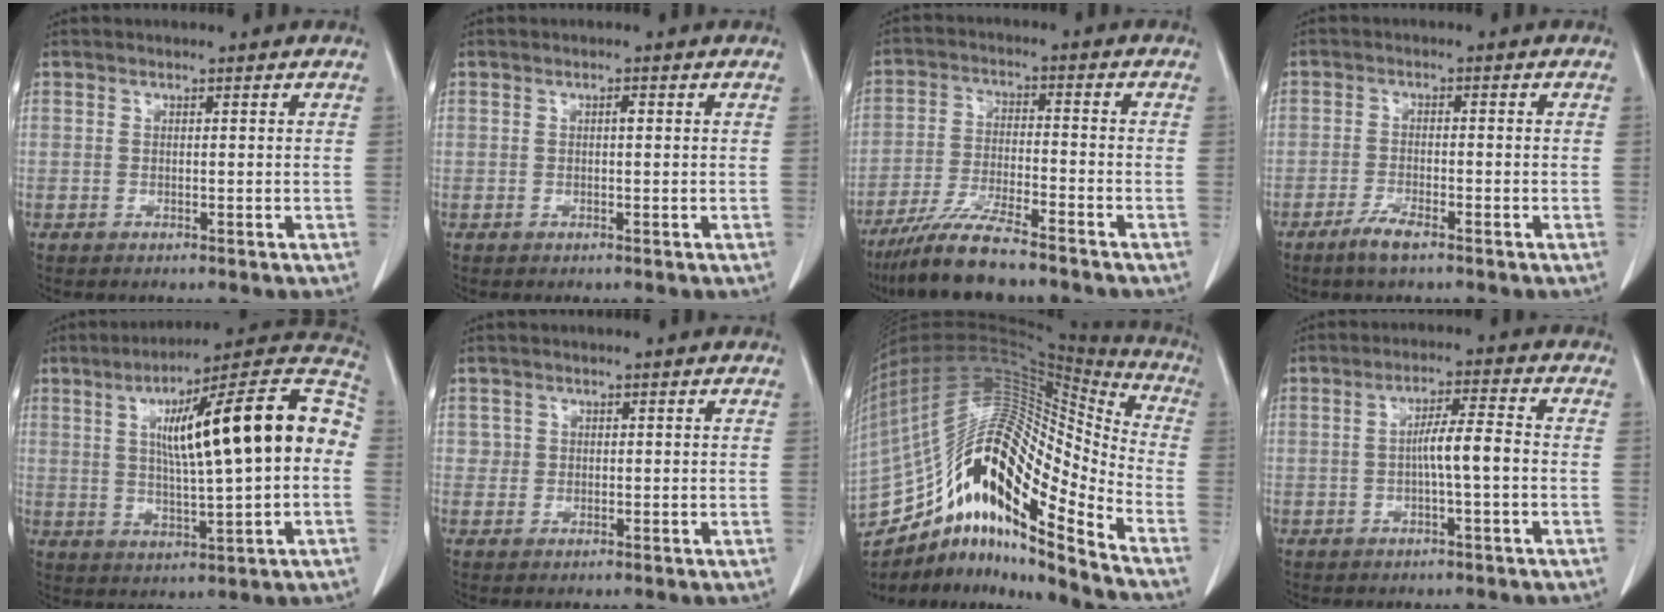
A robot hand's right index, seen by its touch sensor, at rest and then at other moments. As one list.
[{"total": 0.7, "force": [0.1, 0.2, 0.7], "torque": [-0.009, 0.002, 0.000]}, {"total": 9.4, "force": [-7.8, 0.5, 5.2], "torque": [-0.098, -0.026, -0.142]}, {"total": 3.6, "force": [-2.6, 0.5, 2.4], "torque": [-0.052, -0.003, -0.049]}, {"total": 20.7, "force": [2.6, 2.7, 20.4], "torque": [-0.301, 0.039, 0.029]}, {"total": 1.2, "force": [0.3, 1.1, 0.0], "torque": [0.012, 0.003, 0.000]}, {"total": 28.3, "force": [-16.0, 6.9, 22.2], "torque": [-0.429, 0.025, -0.281]}, {"total": 5.2, "force": [-0.8, 0.2, 5.1], "torque": [-0.088, 0.011, -0.013]}]